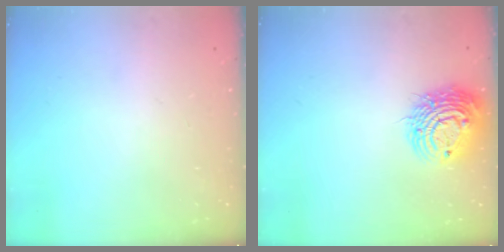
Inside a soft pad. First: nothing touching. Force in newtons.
{"total": 12.8, "press": 12.7, "slide": 1.6}